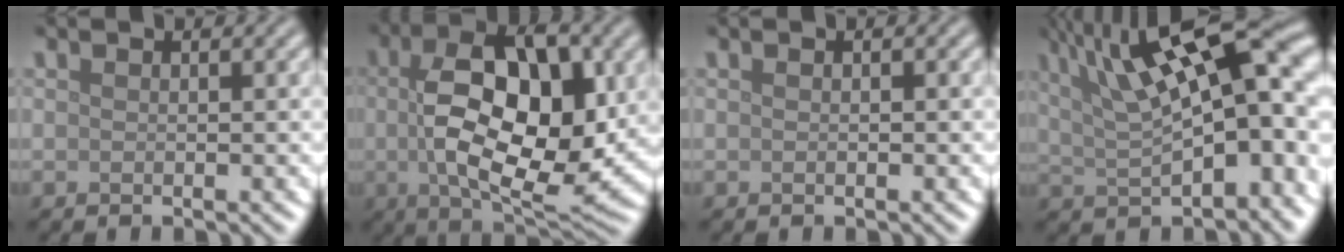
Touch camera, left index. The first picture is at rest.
{"total": 11.9, "force": [0.4, 5.9, 10.3], "torque": [-0.152, -0.001, 0.009]}
{"total": 0.0}
{"total": 16.1, "force": [4.8, 6.1, 14.1], "torque": [-0.193, 0.029, 0.074]}